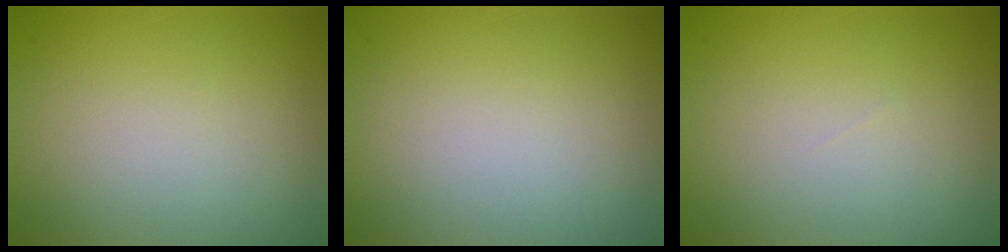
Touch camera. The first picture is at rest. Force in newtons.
{"total": 0.0}
{"total": 0.0}